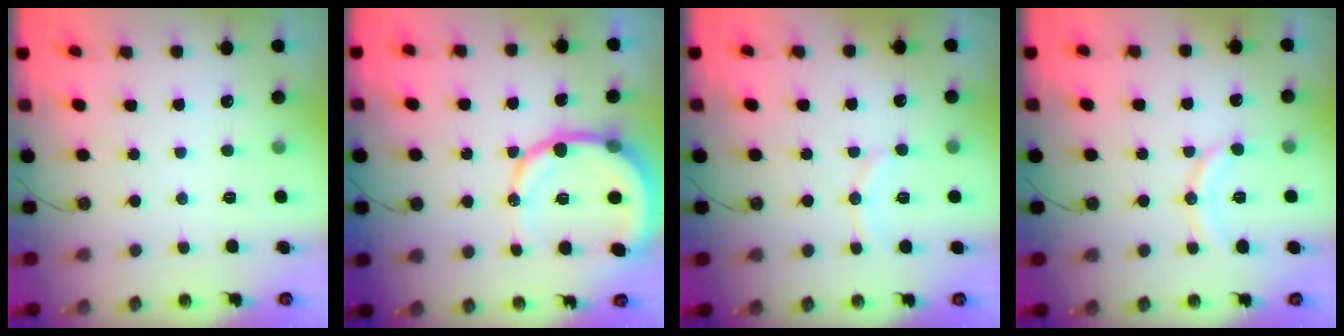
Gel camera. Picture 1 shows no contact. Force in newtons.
{"total": 12.1, "press": 12.0, "slide": 1.7}
{"total": 7.3, "press": 7.2, "slide": 1.0}
{"total": 10.4, "press": 10.4, "slide": 0.8}